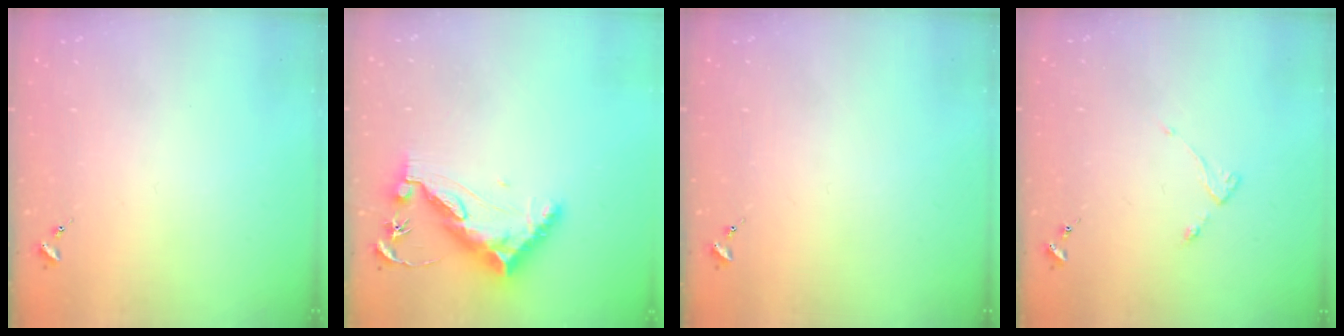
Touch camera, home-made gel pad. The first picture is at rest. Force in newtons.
{"total": 11.5, "press": 11.4, "slide": 0.7}
{"total": 0.0}
{"total": 2.8, "press": 2.7, "slide": 0.5}